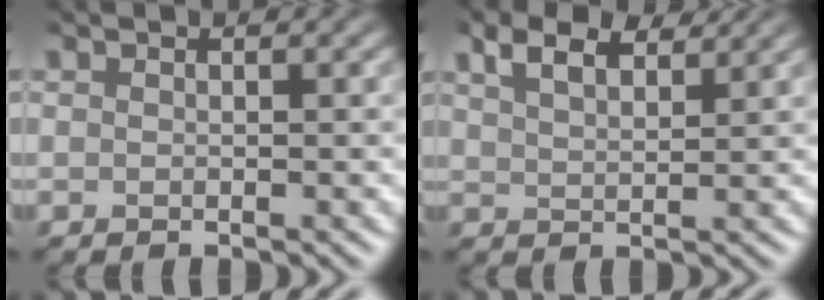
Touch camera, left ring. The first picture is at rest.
{"total": 4.0, "force": [3.1, 1.2, 2.3], "torque": [-0.051, 0.013, 0.056]}